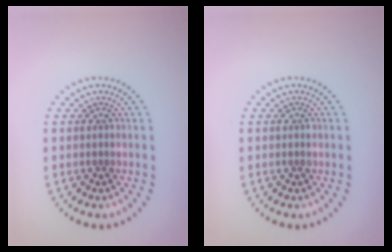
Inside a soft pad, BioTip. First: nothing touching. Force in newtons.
{"total": 0.7, "press": 0.7, "slide": 0.1}